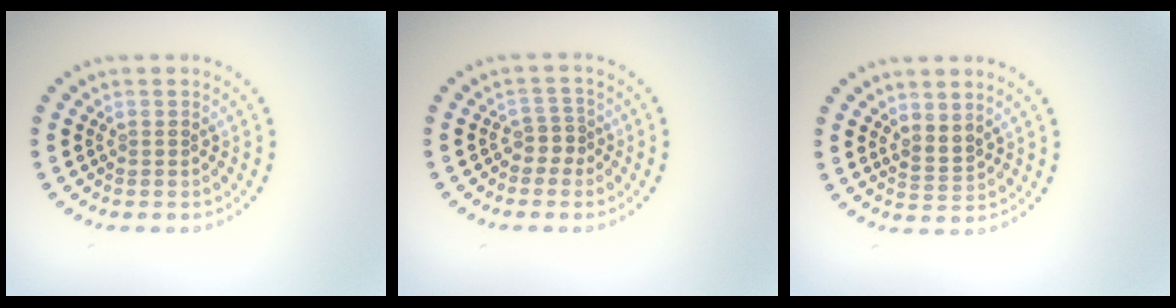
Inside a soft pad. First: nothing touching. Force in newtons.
{"total": 1.7, "press": 1.3, "slide": 1.1}
{"total": 1.8, "press": 1.3, "slide": 1.3}